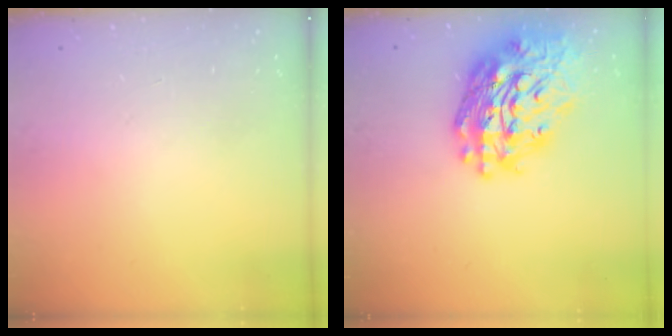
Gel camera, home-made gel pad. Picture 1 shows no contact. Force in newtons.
{"total": 24.3, "press": 24.2, "slide": 2.6}